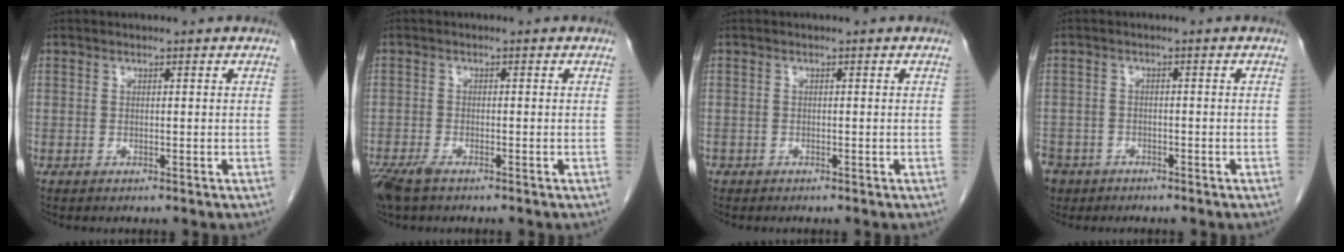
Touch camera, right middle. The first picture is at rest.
{"total": 4.7, "force": [-3.4, 1.6, 2.8], "torque": [-0.060, -0.011, -0.061]}
{"total": 0.6, "force": [-0.4, 0.4, 0.0], "torque": [-0.012, 0.002, -0.010]}
{"total": 8.2, "force": [-5.2, 6.0, 2.2], "torque": [-0.073, -0.006, -0.087]}